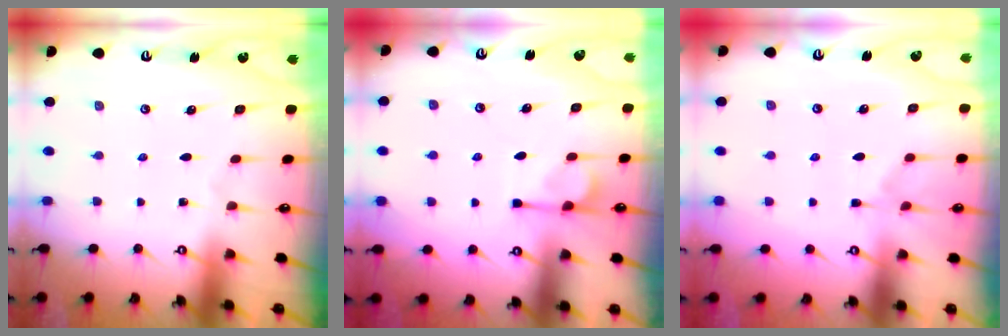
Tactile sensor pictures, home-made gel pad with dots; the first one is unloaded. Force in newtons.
{"total": 2.0, "press": 1.5, "slide": 1.2}
{"total": 1.2, "press": 0.5, "slide": 1.1}